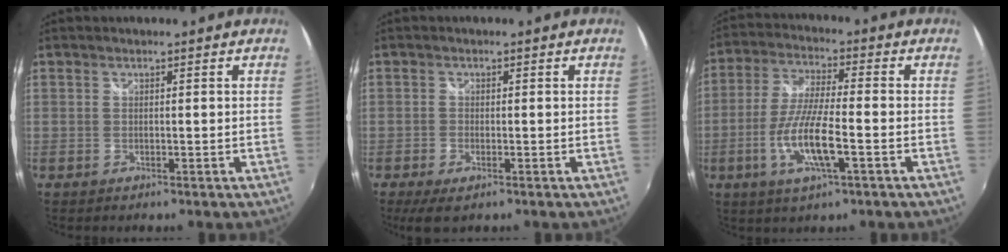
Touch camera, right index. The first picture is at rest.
{"total": 4.0, "force": [-2.4, 1.7, 2.7], "torque": [-0.063, -0.012, -0.043]}
{"total": 11.0, "force": [-3.6, 2.1, 10.2], "torque": [-0.209, -0.010, -0.071]}